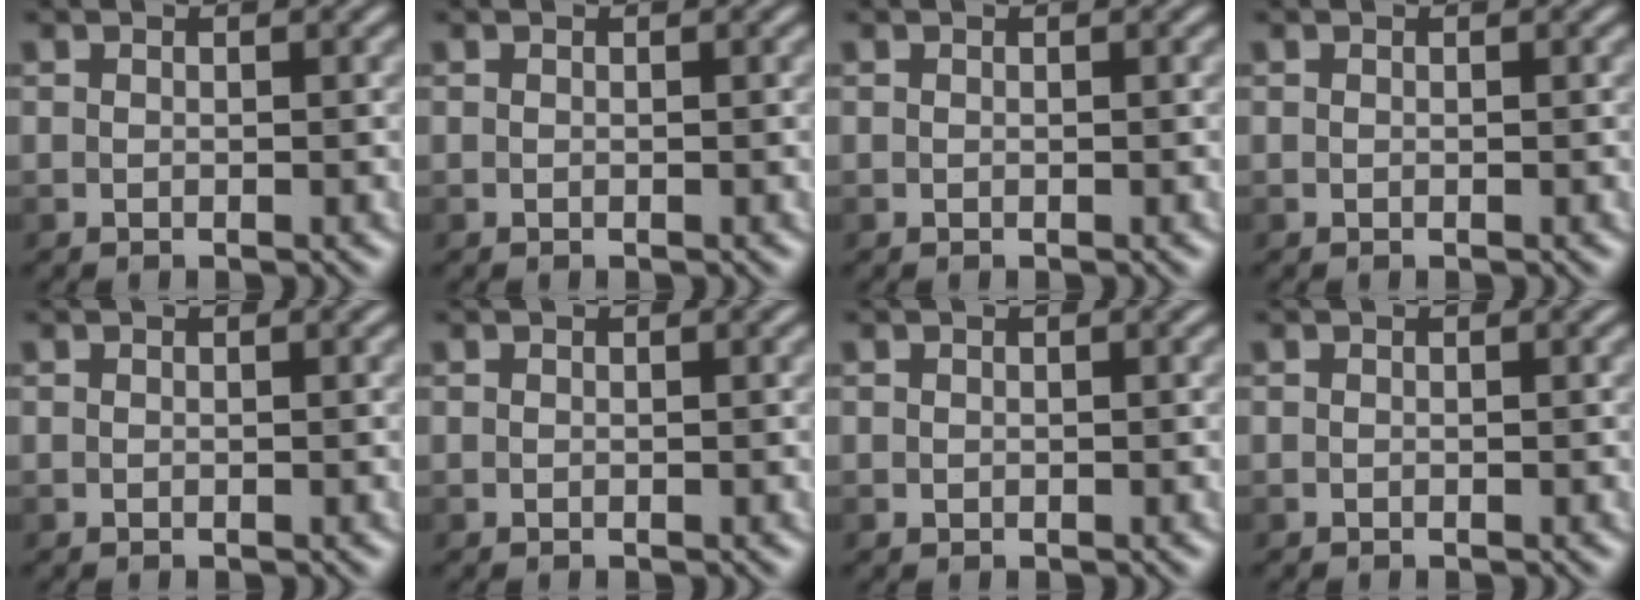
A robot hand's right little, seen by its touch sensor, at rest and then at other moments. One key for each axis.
{"total": 0.0}
{"total": 0.0}
{"total": 0.0}
{"total": 0.0}
{"total": 0.0}
{"total": 0.0}
{"total": 0.0}